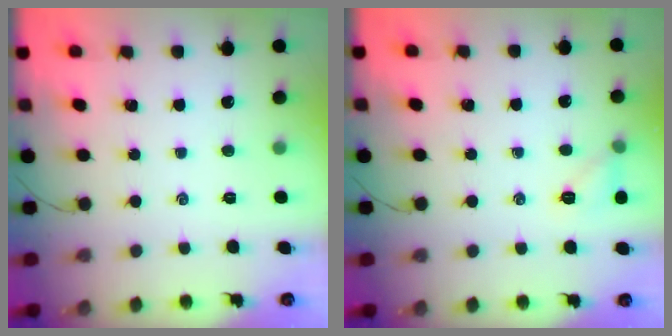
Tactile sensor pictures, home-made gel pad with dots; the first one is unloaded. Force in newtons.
{"total": 7.2, "press": 7.0, "slide": 1.9}